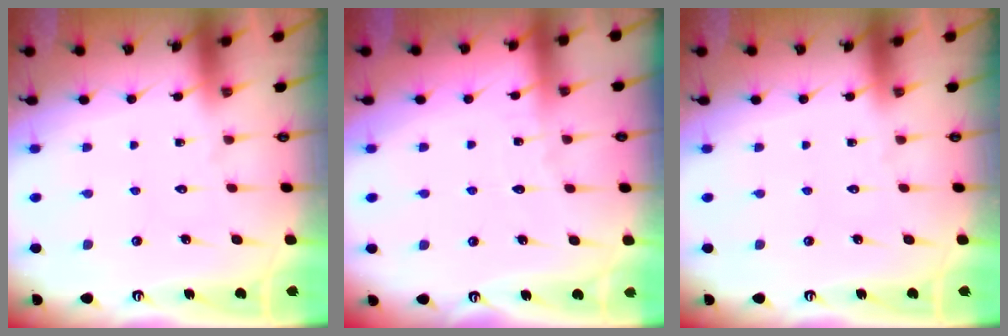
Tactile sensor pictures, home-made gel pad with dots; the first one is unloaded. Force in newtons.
{"total": 1.9, "press": 1.9, "slide": 0.2}
{"total": 0.0}